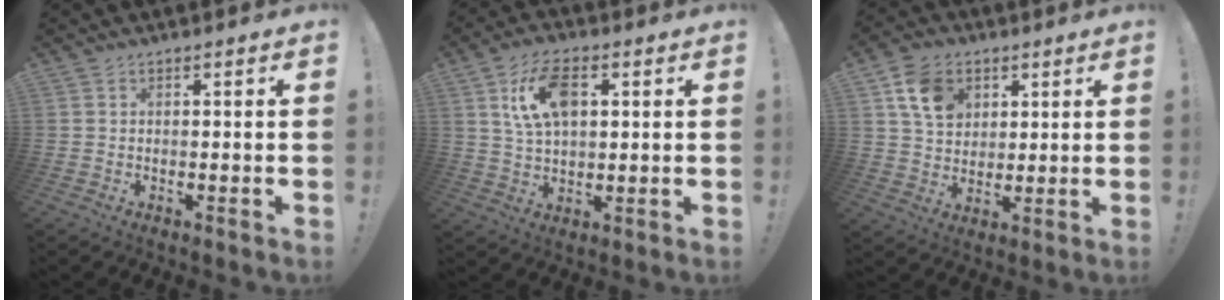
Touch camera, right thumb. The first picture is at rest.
{"total": 12.3, "force": [3.9, 7.1, 9.3], "torque": [-0.159, 0.007, 0.071]}
{"total": 11.4, "force": [5.2, 8.7, 5.3], "torque": [-0.079, -0.016, 0.103]}